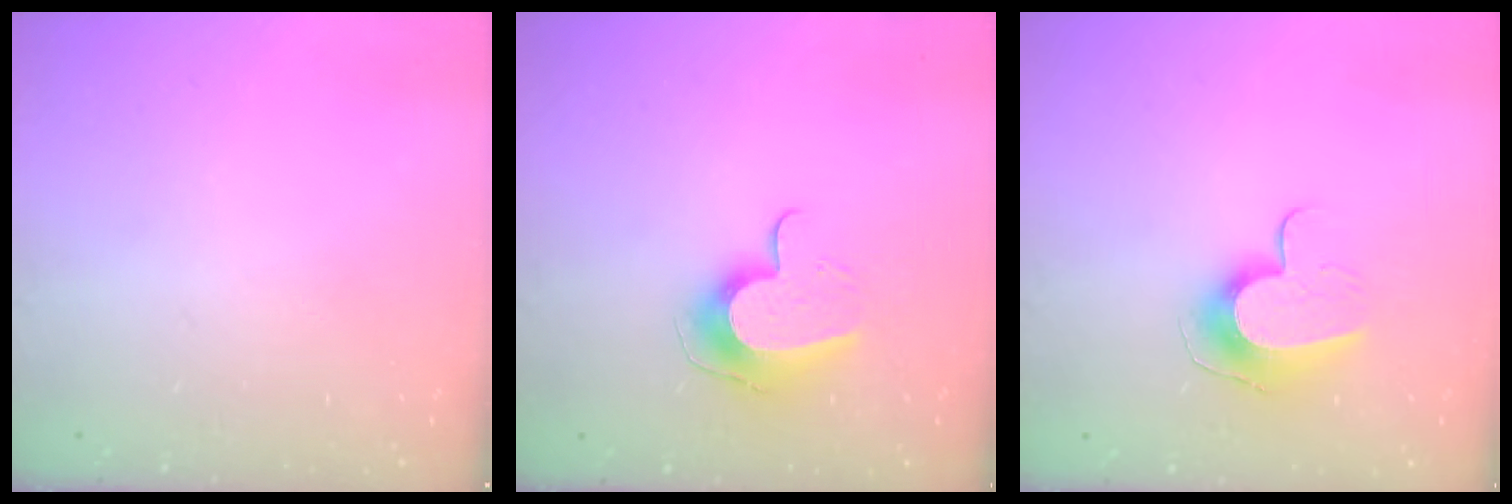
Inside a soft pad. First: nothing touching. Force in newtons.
{"total": 10.5, "press": 10.5, "slide": 0.1}
{"total": 10.1, "press": 10.1, "slide": 0.3}